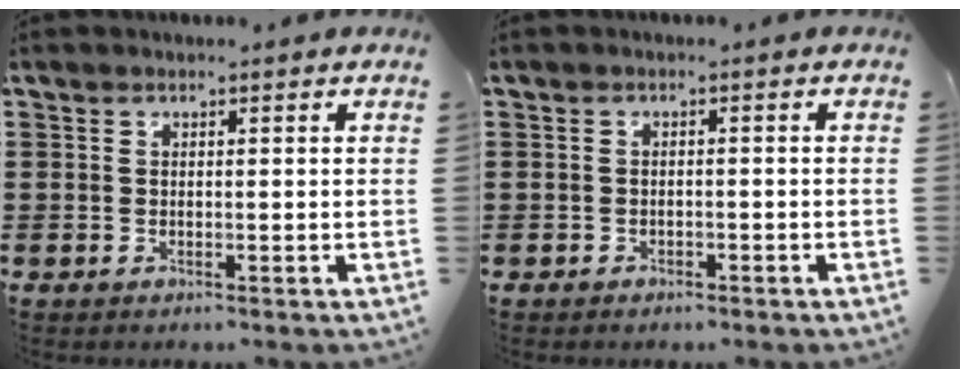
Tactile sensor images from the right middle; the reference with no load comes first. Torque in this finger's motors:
{"motor_torque": [-0.26, -0.18, -0.03, -0.01]}